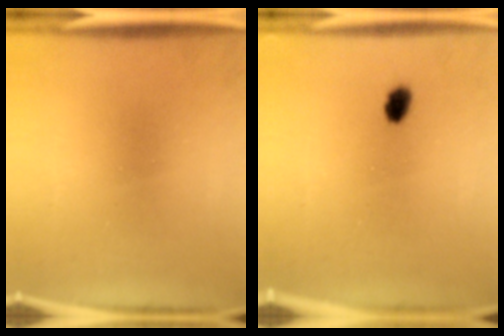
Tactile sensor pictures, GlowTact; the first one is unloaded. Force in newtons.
{"total": 2.3}